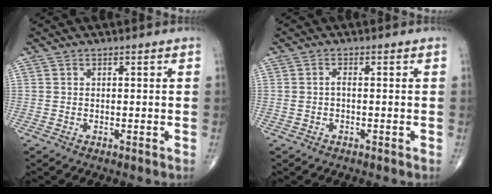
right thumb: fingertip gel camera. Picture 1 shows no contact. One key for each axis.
{"total": 1.0, "fx": -0.1, "fy": 0.4, "fz": 0.9, "tx": -0.016, "ty": 0.003, "tz": -0.003}